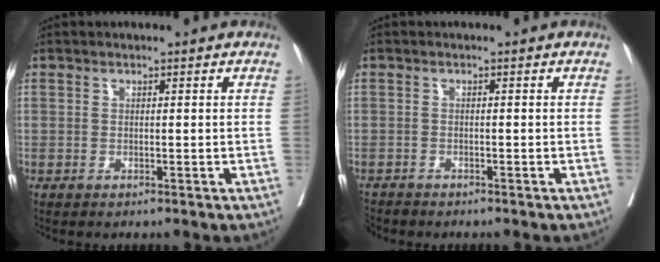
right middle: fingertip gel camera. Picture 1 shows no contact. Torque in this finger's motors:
{"motor_torque": [-0.04, -0.01, -0.04, 0.00]}